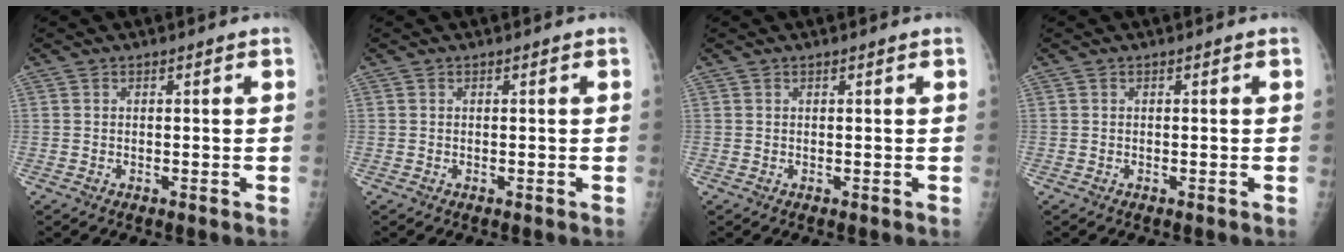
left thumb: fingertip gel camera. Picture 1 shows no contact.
{"total": 0.0}
{"total": 0.0}
{"total": 0.0}